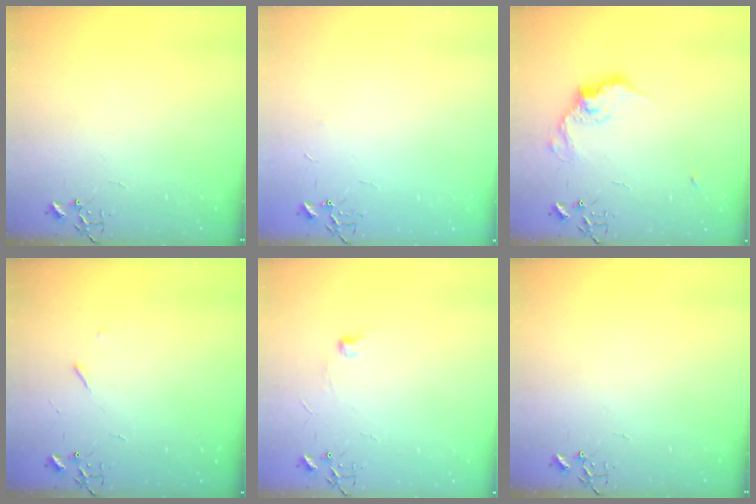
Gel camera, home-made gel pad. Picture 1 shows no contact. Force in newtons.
{"total": 2.4, "press": 2.4, "slide": 0.3}
{"total": 11.8, "press": 11.8, "slide": 0.6}
{"total": 2.9, "press": 2.8, "slide": 0.5}
{"total": 5.6, "press": 5.6, "slide": 0.7}
{"total": 0.0}